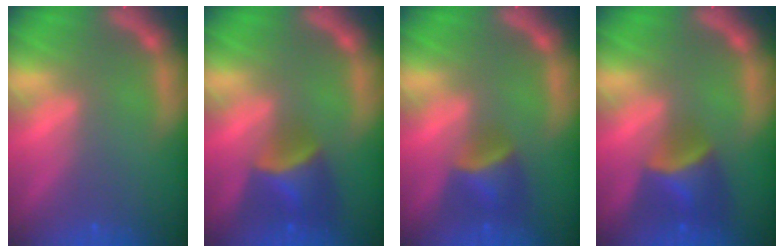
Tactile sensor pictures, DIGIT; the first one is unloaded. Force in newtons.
{"total": 5.0}
{"total": 4.0}
{"total": 5.0}